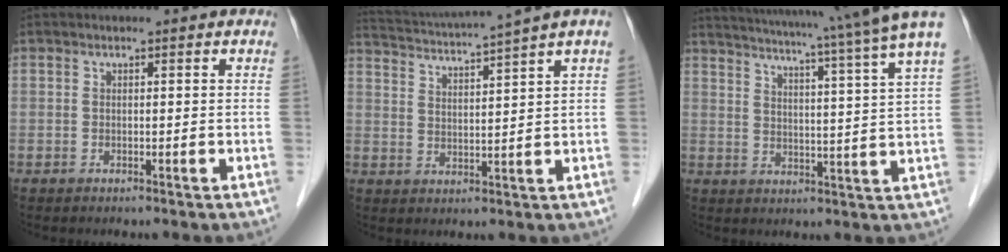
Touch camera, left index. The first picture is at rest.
{"total": 11.9, "force": [10.3, -2.3, 5.5], "torque": [-0.104, -0.007, 0.155]}
{"total": 18.7, "force": [16.2, -1.9, 9.2], "torque": [-0.155, -0.036, 0.200]}